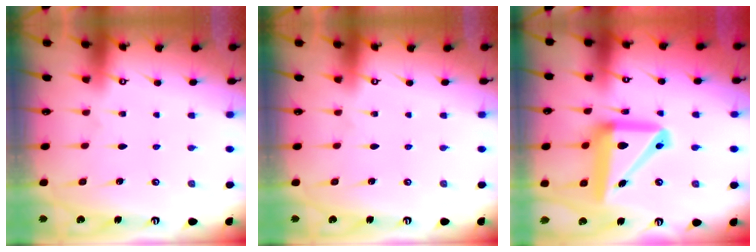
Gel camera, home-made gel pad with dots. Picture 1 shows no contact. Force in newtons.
{"total": 0.0}
{"total": 17.5, "press": 17.3, "slide": 2.6}